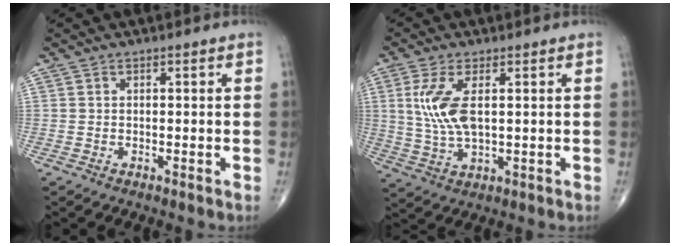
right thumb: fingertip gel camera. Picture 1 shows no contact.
{"total": 8.5, "force": [1.7, 3.5, 7.5], "torque": [-0.174, -0.006, 0.040]}